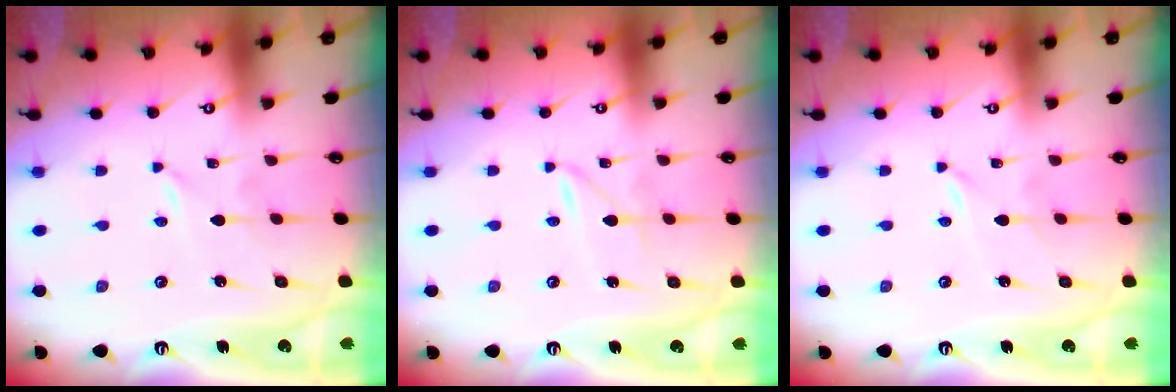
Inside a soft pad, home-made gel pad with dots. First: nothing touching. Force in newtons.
{"total": 1.2, "press": 1.1, "slide": 0.2}
{"total": 0.0}